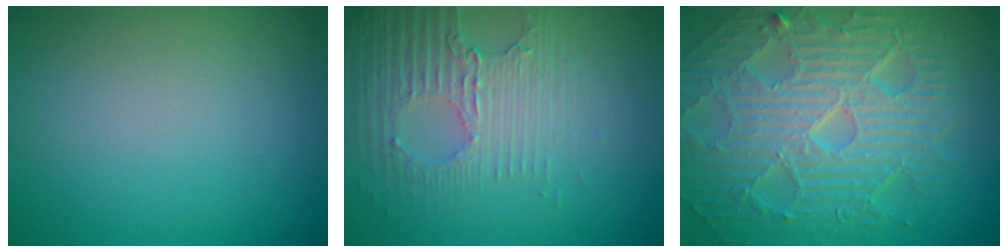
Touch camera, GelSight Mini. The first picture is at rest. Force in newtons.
{"total": 3.5, "press": 3.4, "slide": 1.1}
{"total": 10.7, "press": 7.0, "slide": 8.1}